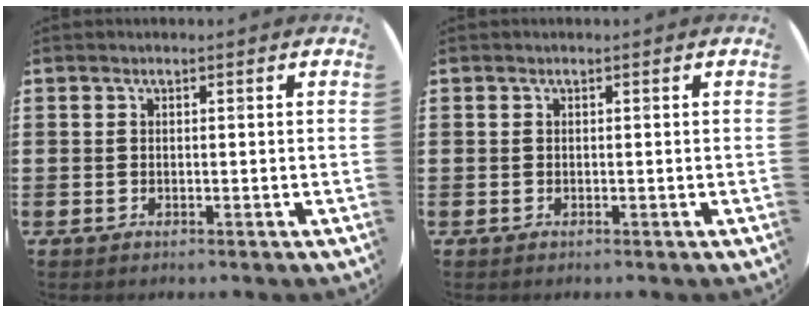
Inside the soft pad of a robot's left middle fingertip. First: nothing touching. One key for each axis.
{"total": 0.0}